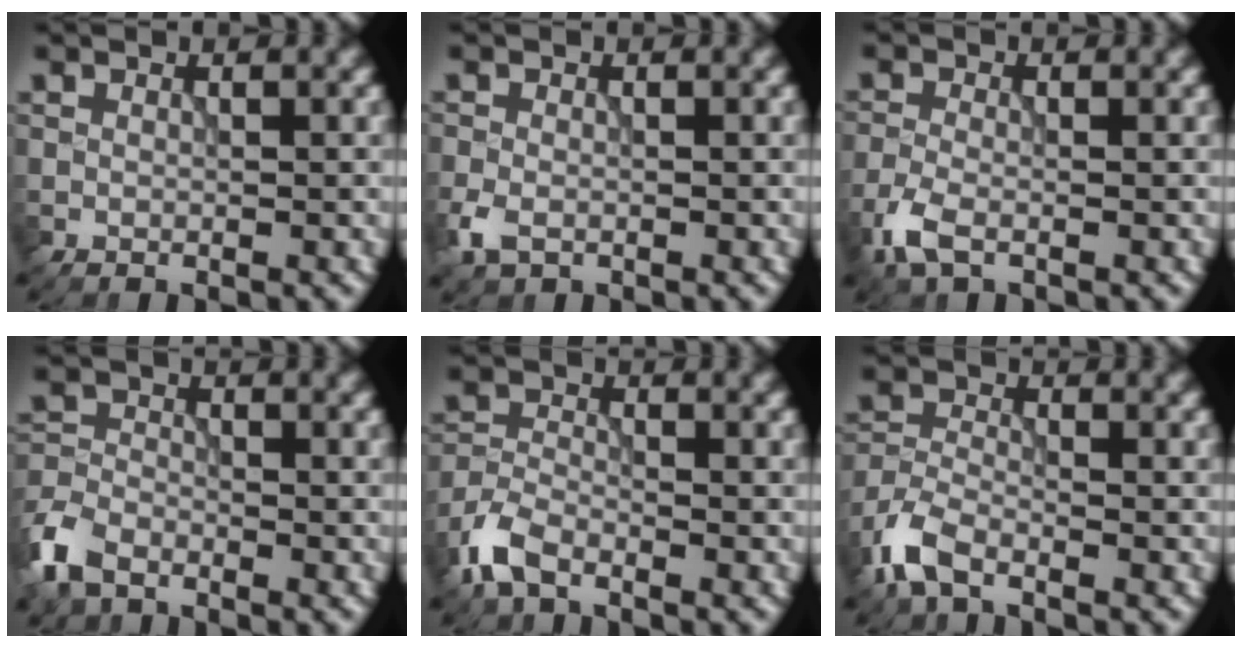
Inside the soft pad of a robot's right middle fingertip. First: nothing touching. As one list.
[{"total": 2.3, "force": [-1.1, 1.5, 1.3], "torque": [-0.034, -0.004, -0.028]}, {"total": 2.8, "force": [-1.7, 1.2, 1.9], "torque": [-0.052, -0.005, -0.044]}, {"total": 4.5, "force": [-3.2, 2.4, 2.1], "torque": [-0.050, -0.004, -0.079]}, {"total": 3.8, "force": [-2.6, 1.7, 2.1], "torque": [-0.047, -0.003, -0.068]}, {"total": 4.2, "force": [-2.8, 1.7, 2.5], "torque": [-0.059, -0.005, -0.073]}]